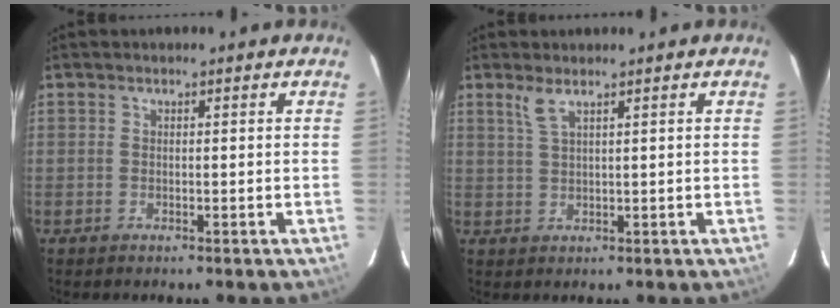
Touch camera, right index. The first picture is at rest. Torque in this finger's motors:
{"motor_torque": [-0.01, 0.05, 0.03, 0.04]}